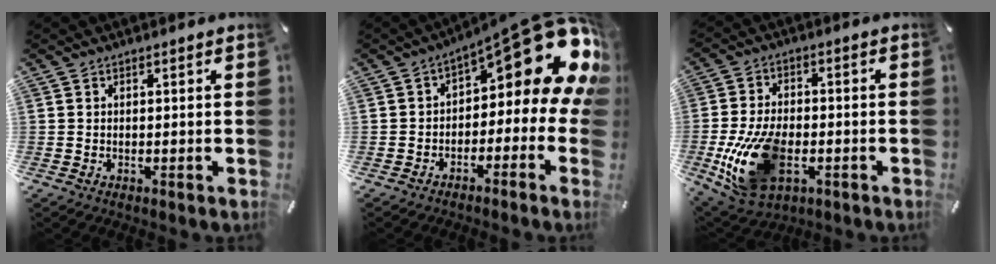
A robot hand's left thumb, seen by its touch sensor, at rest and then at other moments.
{"total": 15.2, "force": [7.2, 6.4, 11.7], "torque": [-0.145, -0.060, 0.113]}
{"total": 16.1, "force": [-4.2, 10.0, 11.9], "torque": [-0.251, -0.002, -0.072]}